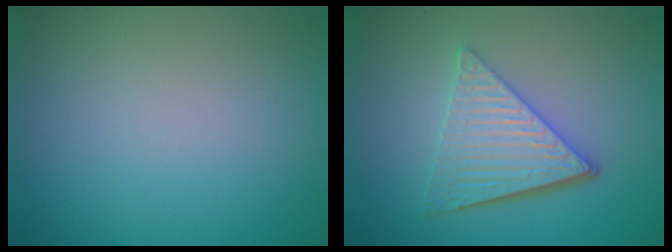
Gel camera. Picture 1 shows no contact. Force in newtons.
{"total": 5.7, "press": 4.0, "slide": 4.1}